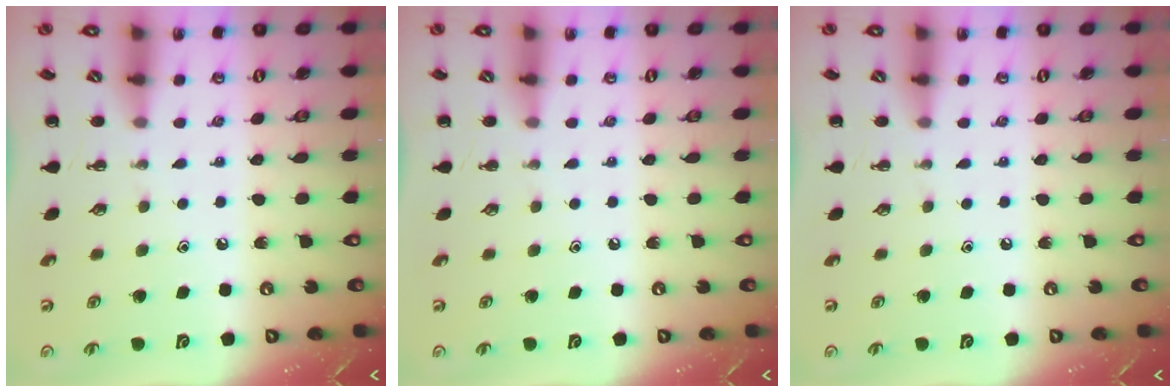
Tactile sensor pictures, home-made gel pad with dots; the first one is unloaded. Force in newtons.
{"total": 0.0}
{"total": 0.0}